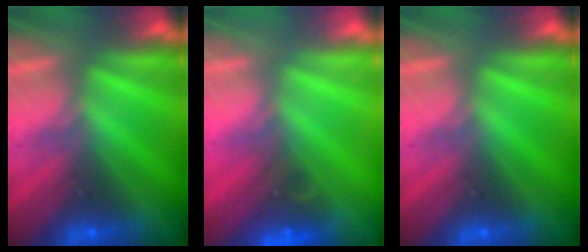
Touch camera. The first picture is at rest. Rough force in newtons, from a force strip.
{"total": 4.5}
{"total": 0.0}